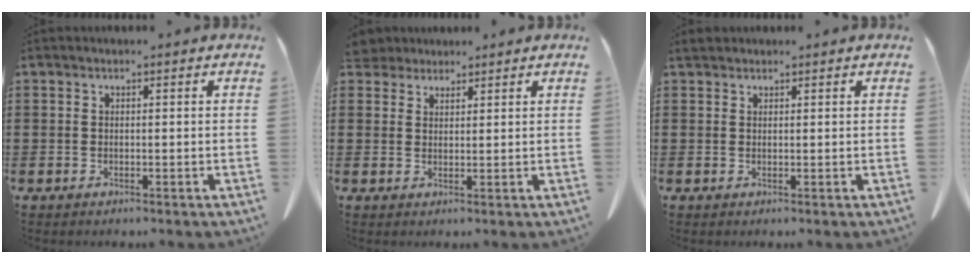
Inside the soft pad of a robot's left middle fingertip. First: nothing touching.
{"total": 3.0, "force": [2.8, 0.9, 0.4], "torque": [-0.018, -0.001, 0.056]}
{"total": 1.3, "force": [1.2, 0.4, 0.3], "torque": [-0.010, 0.001, 0.024]}